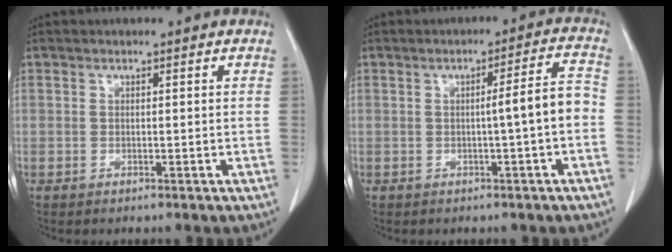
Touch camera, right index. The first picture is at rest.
{"total": 5.1, "force": [-1.0, -0.4, 5.0], "torque": [-0.066, 0.012, -0.015]}